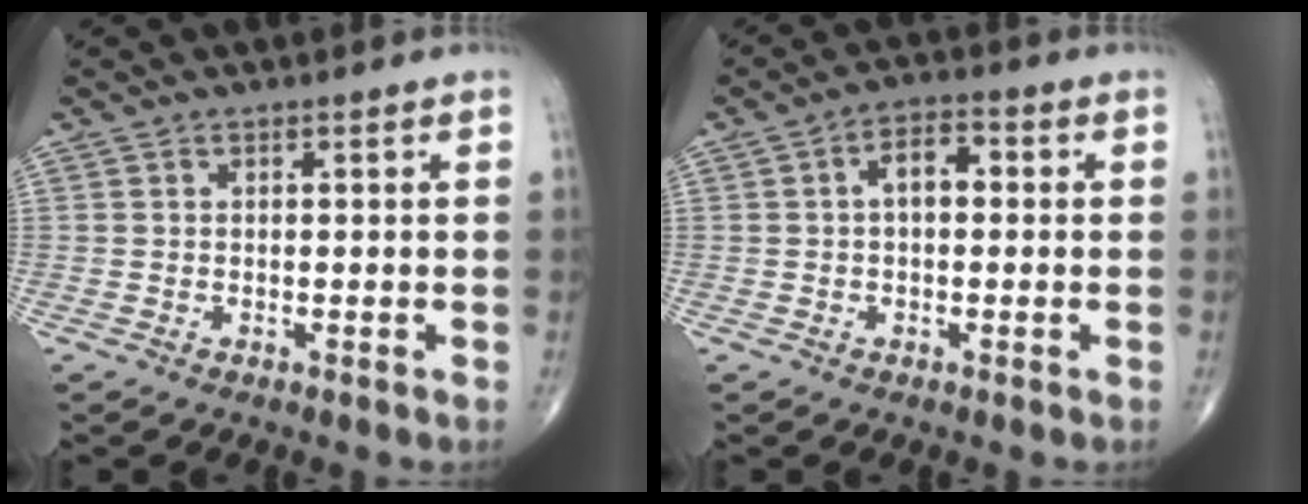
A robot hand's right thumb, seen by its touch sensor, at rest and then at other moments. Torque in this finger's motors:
{"motor_torque": [0.15, 1.20, 0.63, 0.03, -0.01]}